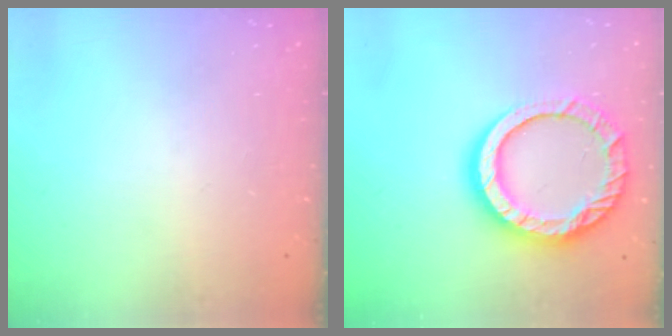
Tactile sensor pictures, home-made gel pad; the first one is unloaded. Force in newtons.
{"total": 17.4, "press": 17.3, "slide": 1.8}